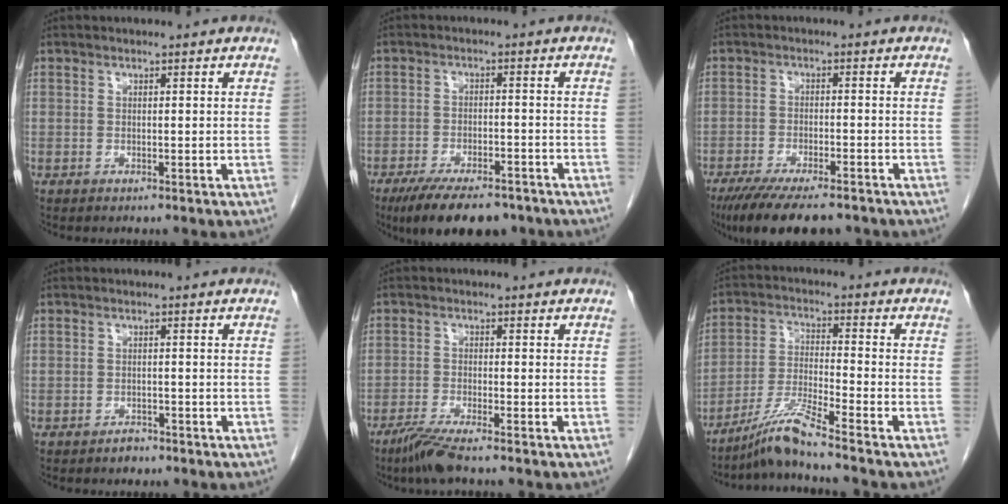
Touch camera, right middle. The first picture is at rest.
{"total": 11.2, "force": [-8.6, 3.8, 6.1], "torque": [-0.093, -0.012, -0.133]}
{"total": 11.9, "force": [-9.3, 2.7, 6.8], "torque": [-0.110, -0.022, -0.146]}
{"total": 1.5, "force": [-1.2, 0.7, 0.4], "torque": [-0.009, 0.002, -0.017]}
{"total": 4.6, "force": [-3.5, -0.1, 2.9], "torque": [-0.064, -0.015, -0.073]}
{"total": 7.3, "force": [-6.1, -1.5, 3.8], "torque": [-0.079, -0.025, -0.120]}